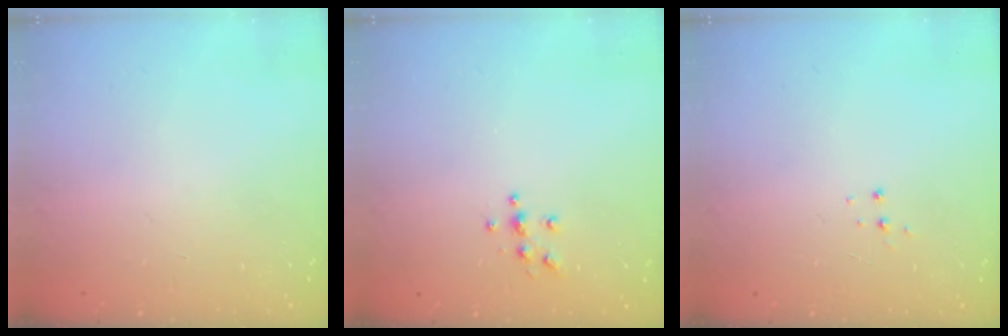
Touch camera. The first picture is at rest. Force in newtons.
{"total": 5.5, "press": 5.5, "slide": 0.4}
{"total": 5.2, "press": 5.2, "slide": 0.3}